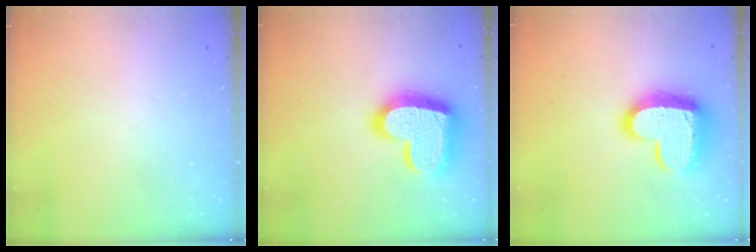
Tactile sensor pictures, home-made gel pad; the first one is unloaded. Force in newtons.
{"total": 20.9, "press": 20.8, "slide": 1.8}
{"total": 16.8, "press": 16.7, "slide": 1.4}